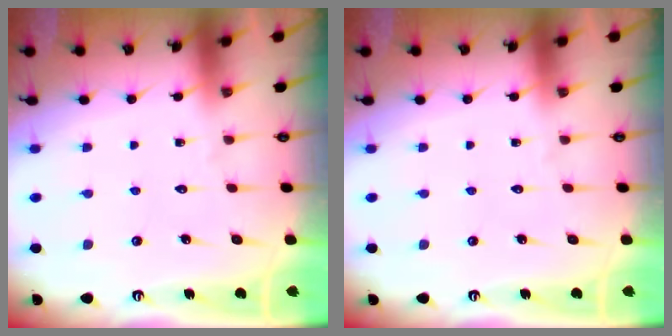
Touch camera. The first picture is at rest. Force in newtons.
{"total": 0.0}